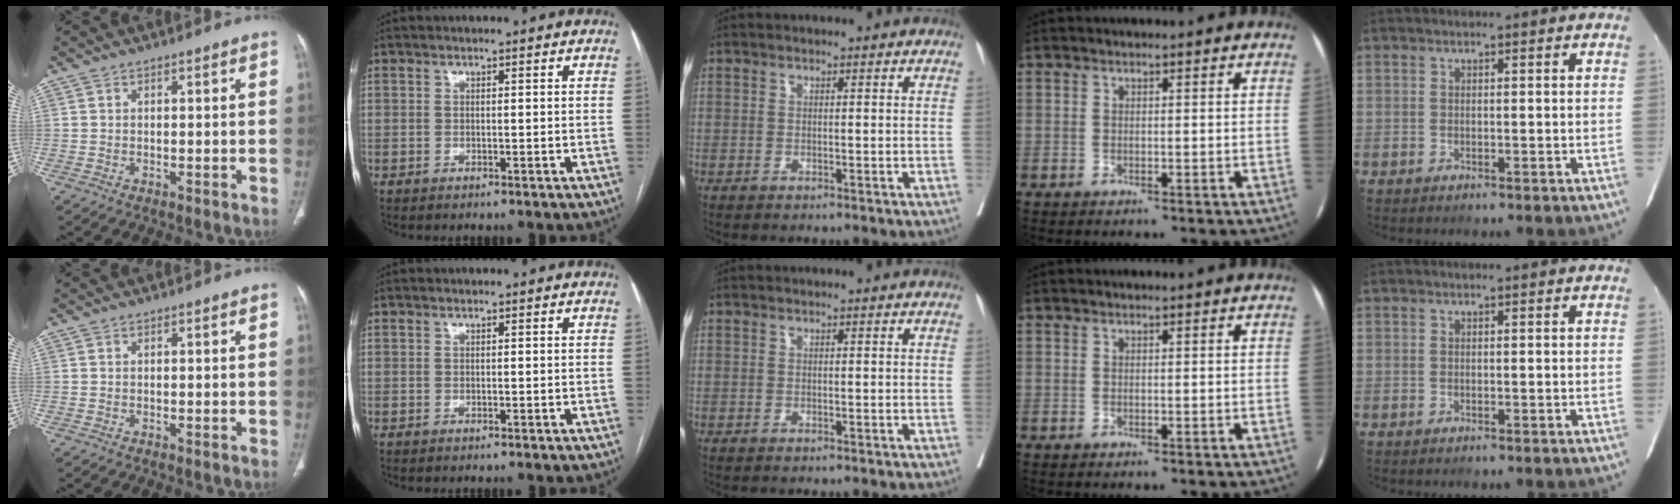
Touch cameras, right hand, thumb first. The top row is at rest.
{}